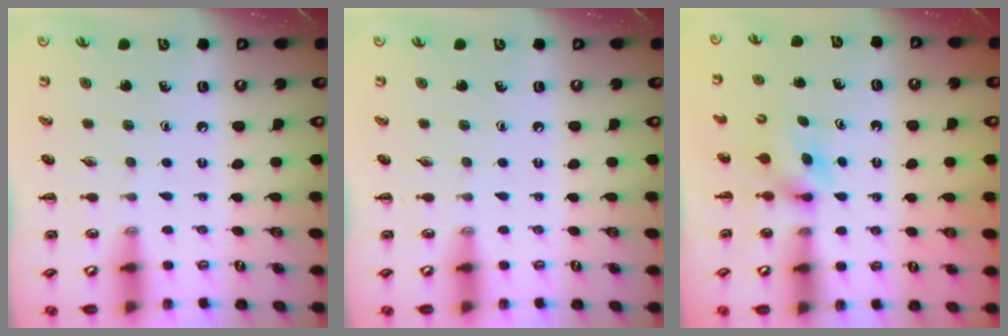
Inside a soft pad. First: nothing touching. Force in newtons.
{"total": 0.0}
{"total": 3.8, "press": 3.6, "slide": 1.2}